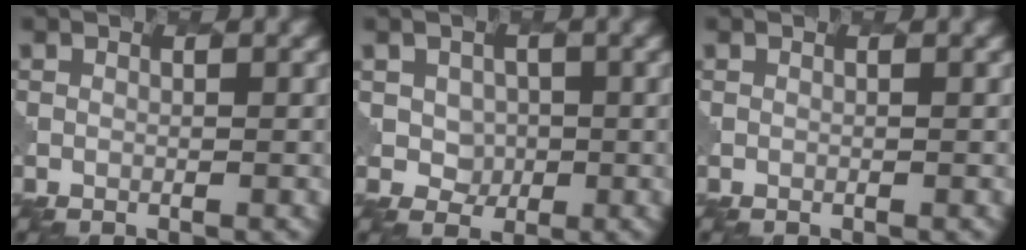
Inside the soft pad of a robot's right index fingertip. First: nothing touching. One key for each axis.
{"total": 2.4, "fx": 0.4, "fy": 2.2, "fz": 0.8, "tx": -0.015, "ty": -0.007, "tz": 0.008}
{"total": 0.0}